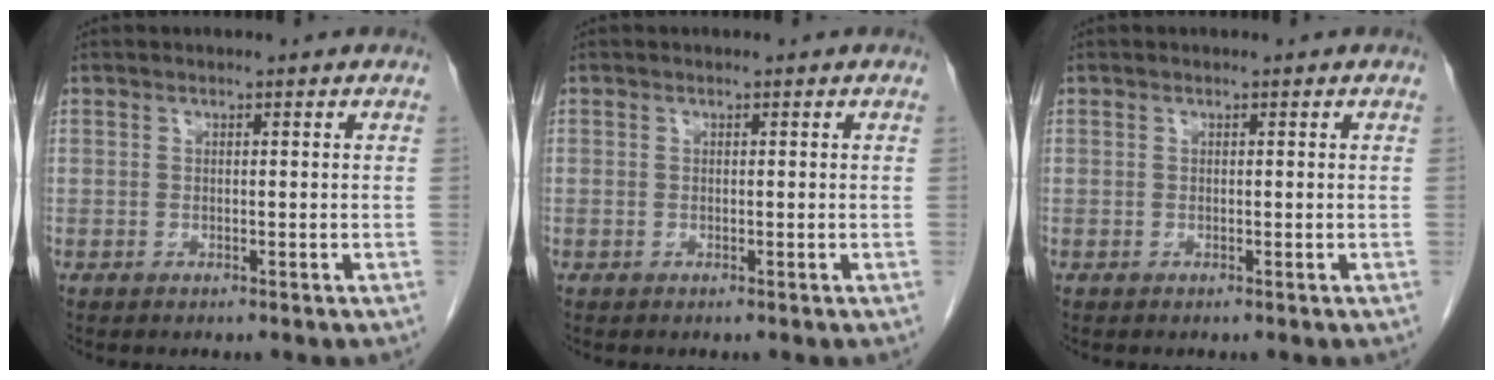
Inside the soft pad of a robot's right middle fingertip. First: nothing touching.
{"total": 0.0}
{"total": 0.0}